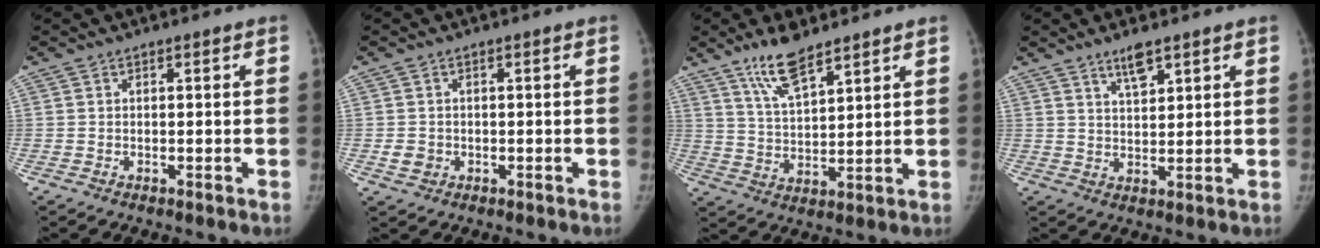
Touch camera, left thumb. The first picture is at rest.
{"total": 2.4, "force": [-0.5, 2.2, 1.0], "torque": [-0.009, 0.002, -0.002]}
{"total": 8.7, "force": [6.5, 2.4, 5.4], "torque": [-0.092, -0.039, 0.129]}
{"total": 4.6, "force": [3.2, 1.4, 2.9], "torque": [-0.042, -0.022, 0.060]}